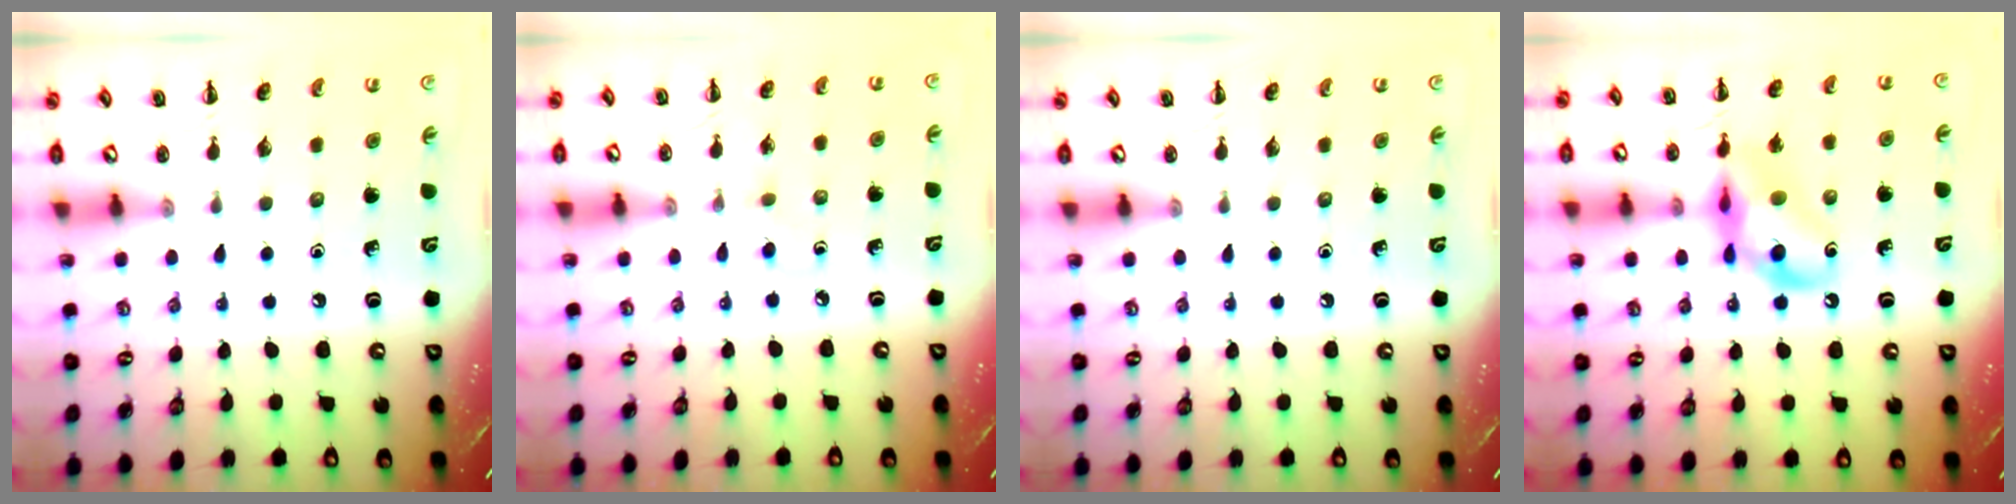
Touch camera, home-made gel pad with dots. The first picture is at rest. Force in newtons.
{"total": 2.7, "press": 2.5, "slide": 0.9}
{"total": 0.0}
{"total": 14.7, "press": 14.4, "slide": 2.6}